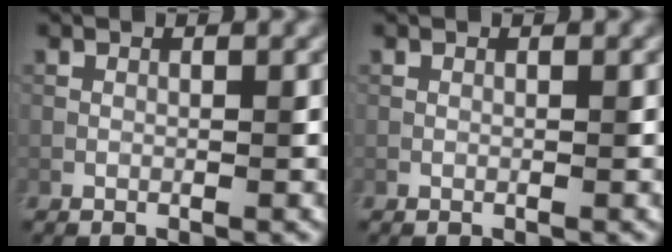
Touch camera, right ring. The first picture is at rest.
{"total": 0.0}